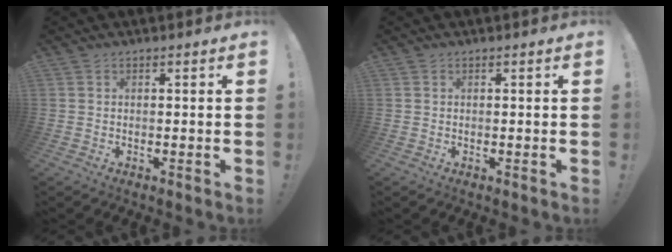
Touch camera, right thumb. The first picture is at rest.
{"total": 0.0}